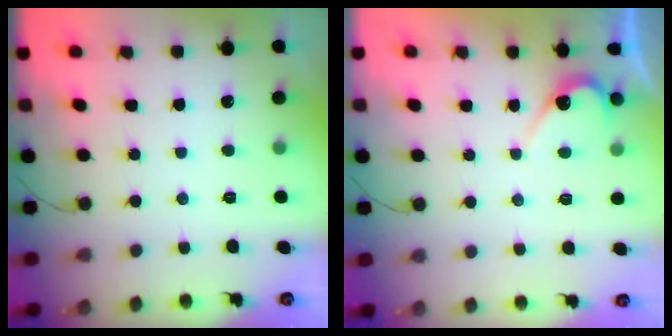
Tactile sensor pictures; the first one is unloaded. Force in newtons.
{"total": 5.4, "press": 5.4, "slide": 0.3}